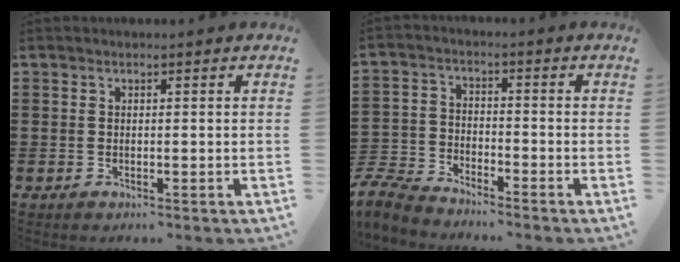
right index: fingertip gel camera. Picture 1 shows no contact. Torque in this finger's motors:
{"motor_torque": [-1.07, 1.07, -1.06, -0.21]}